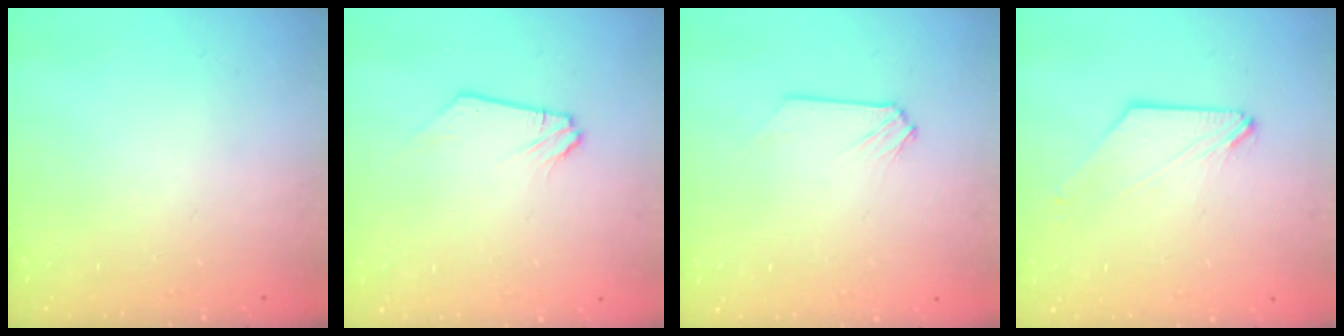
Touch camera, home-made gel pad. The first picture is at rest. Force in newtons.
{"total": 0.0}
{"total": 0.0}
{"total": 0.0}